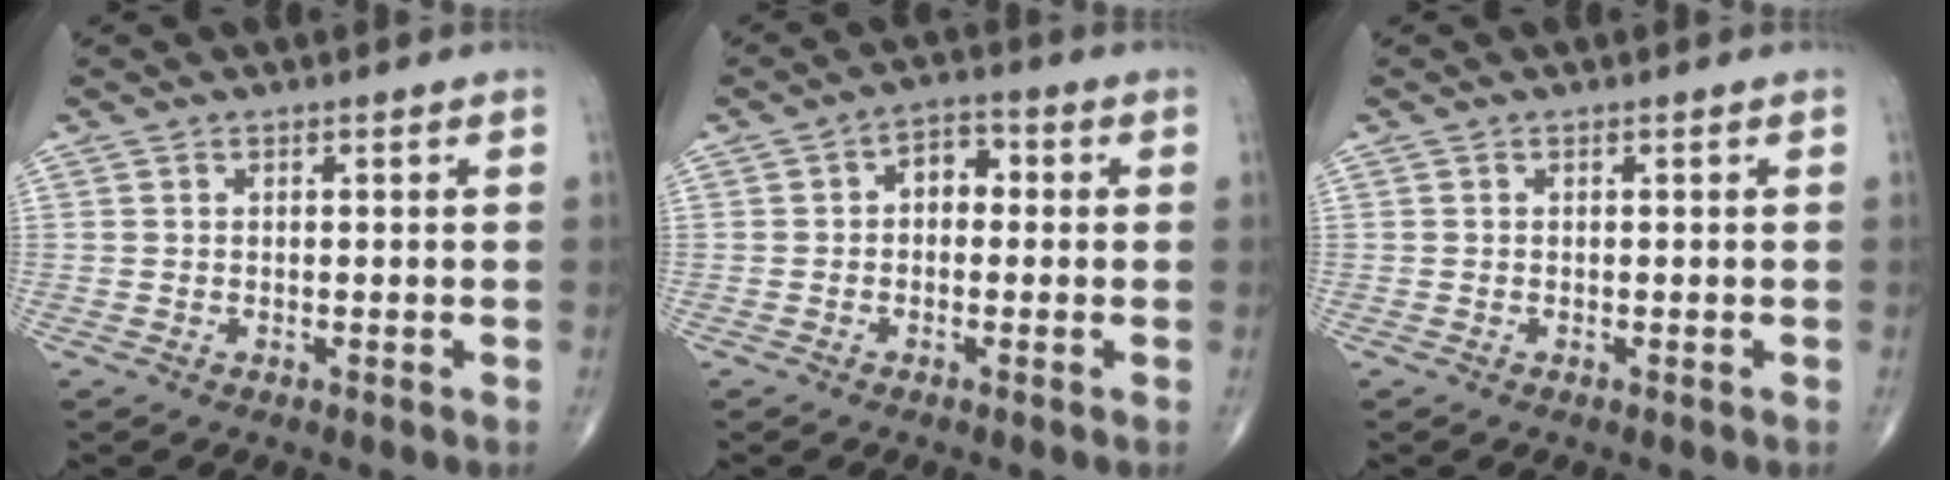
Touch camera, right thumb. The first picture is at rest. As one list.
[{"total": 4.7, "force": [0.1, 3.3, 3.3], "torque": [-0.025, 0.019, -0.013]}, {"total": 0.0}]